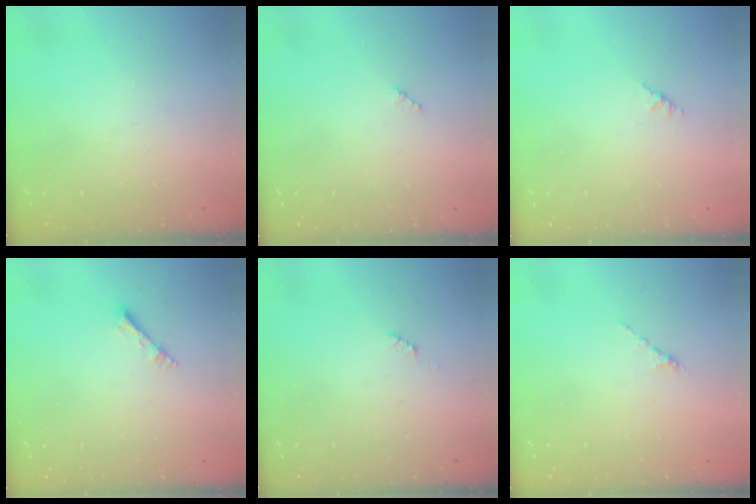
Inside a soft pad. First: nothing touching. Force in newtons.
{"total": 2.5, "press": 2.5, "slide": 0.3}
{"total": 1.4, "press": 1.3, "slide": 0.4}
{"total": 2.7, "press": 2.7, "slide": 0.3}
{"total": 2.5, "press": 2.5, "slide": 0.4}
{"total": 0.0}